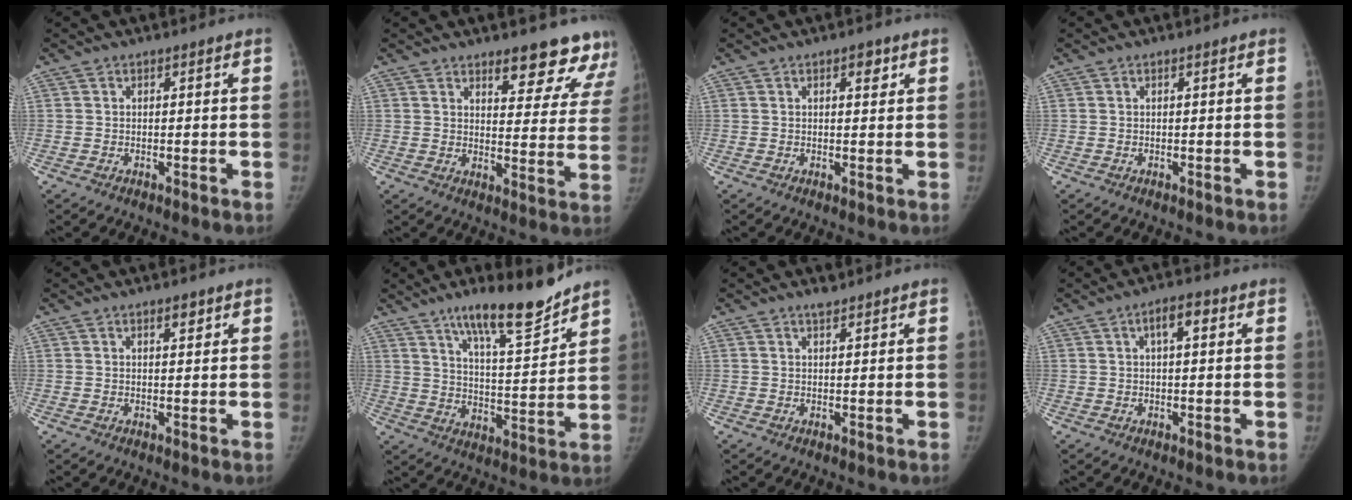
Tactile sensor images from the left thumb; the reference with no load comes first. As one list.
[{"total": 13.1, "force": [11.0, 4.6, 5.5], "torque": [-0.005, -0.070, 0.122]}, {"total": 2.1, "force": [1.1, 1.0, 1.4], "torque": [-0.006, -0.002, 0.013]}, {"total": 0.0}, {"total": 1.8, "force": [1.1, 0.8, 1.1], "torque": [-0.007, -0.004, 0.016]}, {"total": 14.5, "force": [11.0, 2.8, 9.0], "torque": [-0.119, -0.072, 0.183]}, {"total": 1.4, "force": [1.2, 0.5, 0.5], "torque": [-0.001, -0.008, 0.020]}, {"total": 3.9, "force": [1.3, 1.6, 3.3], "torque": [-0.047, 0.012, 0.016]}]